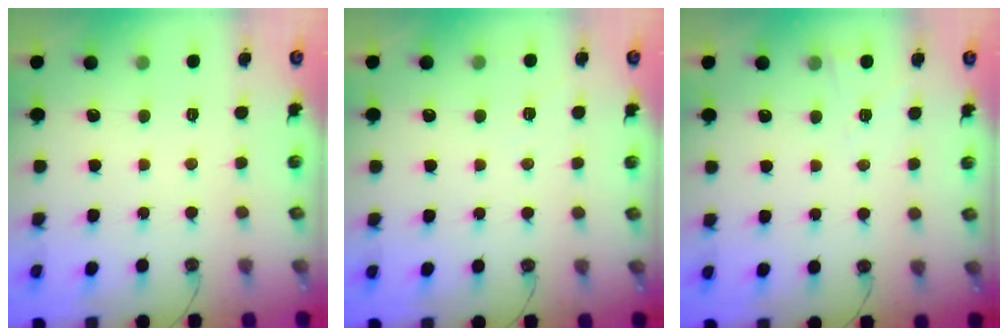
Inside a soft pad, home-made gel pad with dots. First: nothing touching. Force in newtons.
{"total": 3.7, "press": 3.0, "slide": 2.2}
{"total": 3.6, "press": 3.1, "slide": 1.8}